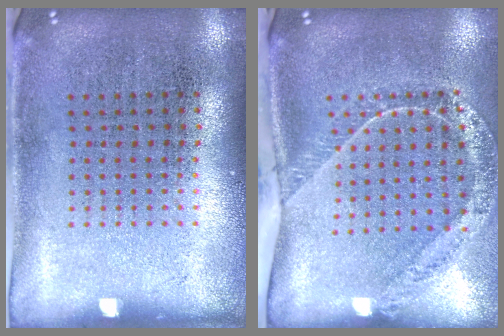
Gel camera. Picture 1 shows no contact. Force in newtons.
{"total": 1.6, "press": 1.5, "slide": 0.6}